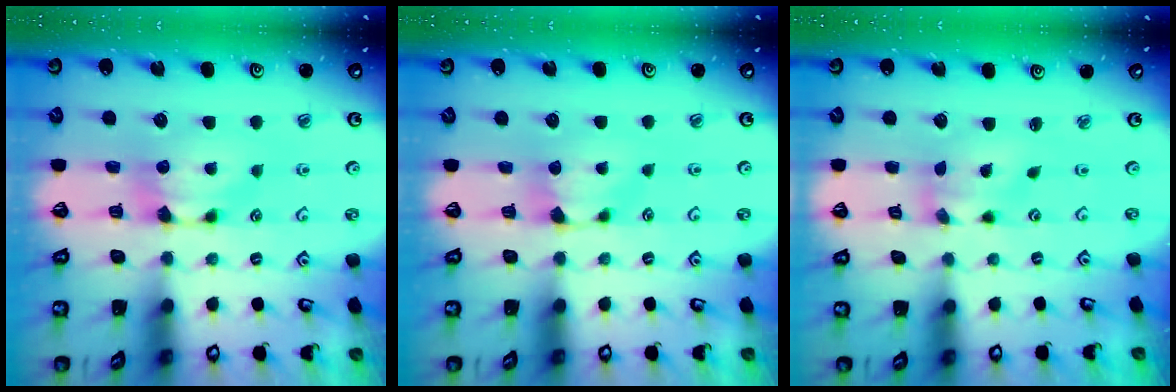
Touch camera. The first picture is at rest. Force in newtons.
{"total": 0.9, "press": 0.4, "slide": 0.8}
{"total": 1.4, "press": 0.8, "slide": 1.2}